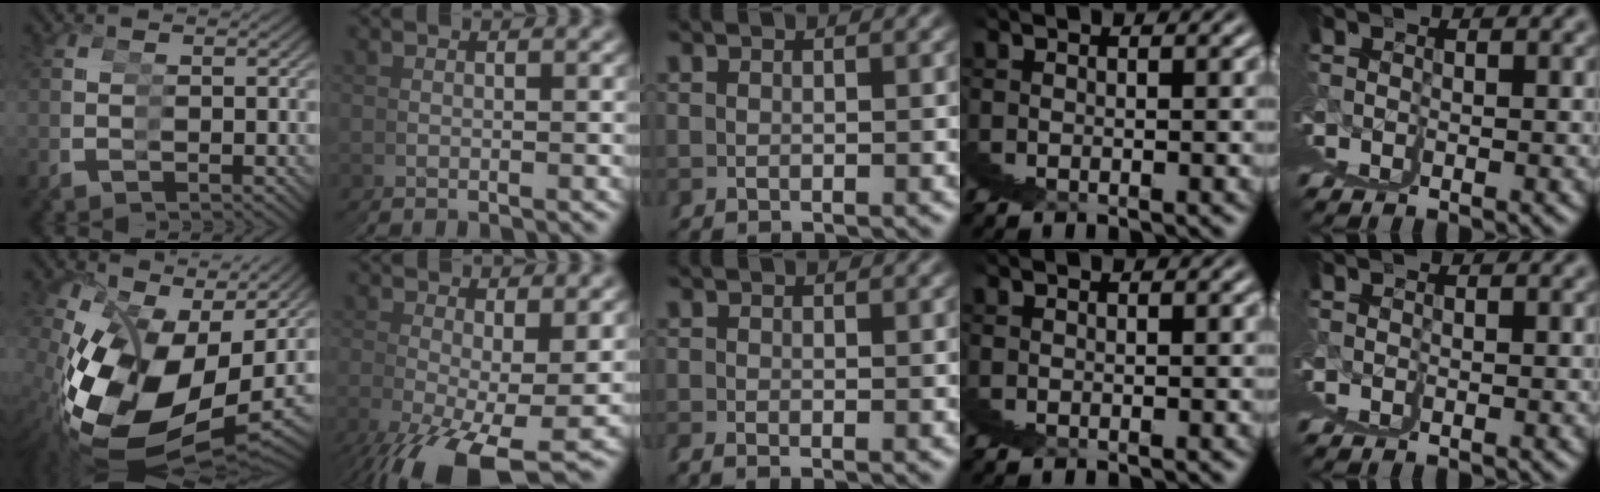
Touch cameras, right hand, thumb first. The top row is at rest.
{"thumb": {"total": 13.8, "force": [-0.6, 8.7, 10.7], "torque": [-0.245, -0.040, 0.021]}, "index": {"total": 4.1, "force": [-2.2, 0.5, 3.4], "torque": [-0.066, -0.015, -0.024]}, "middle": {"total": 1.0, "force": [-0.8, -0.3, 0.4], "torque": [0.000, -0.002, -0.016]}}